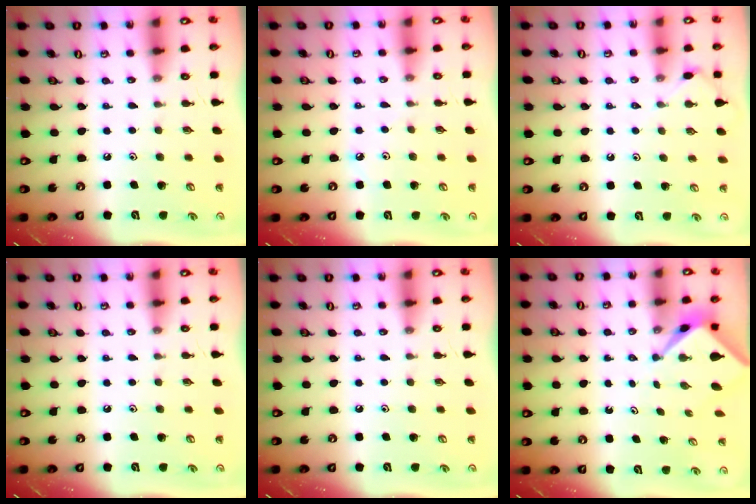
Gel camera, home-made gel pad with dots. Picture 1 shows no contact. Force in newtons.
{"total": 3.0, "press": 2.9, "slide": 0.4}
{"total": 3.3, "press": 3.3, "slide": 0.6}
{"total": 0.0}
{"total": 0.0}
{"total": 2.3, "press": 2.3, "slide": 0.3}